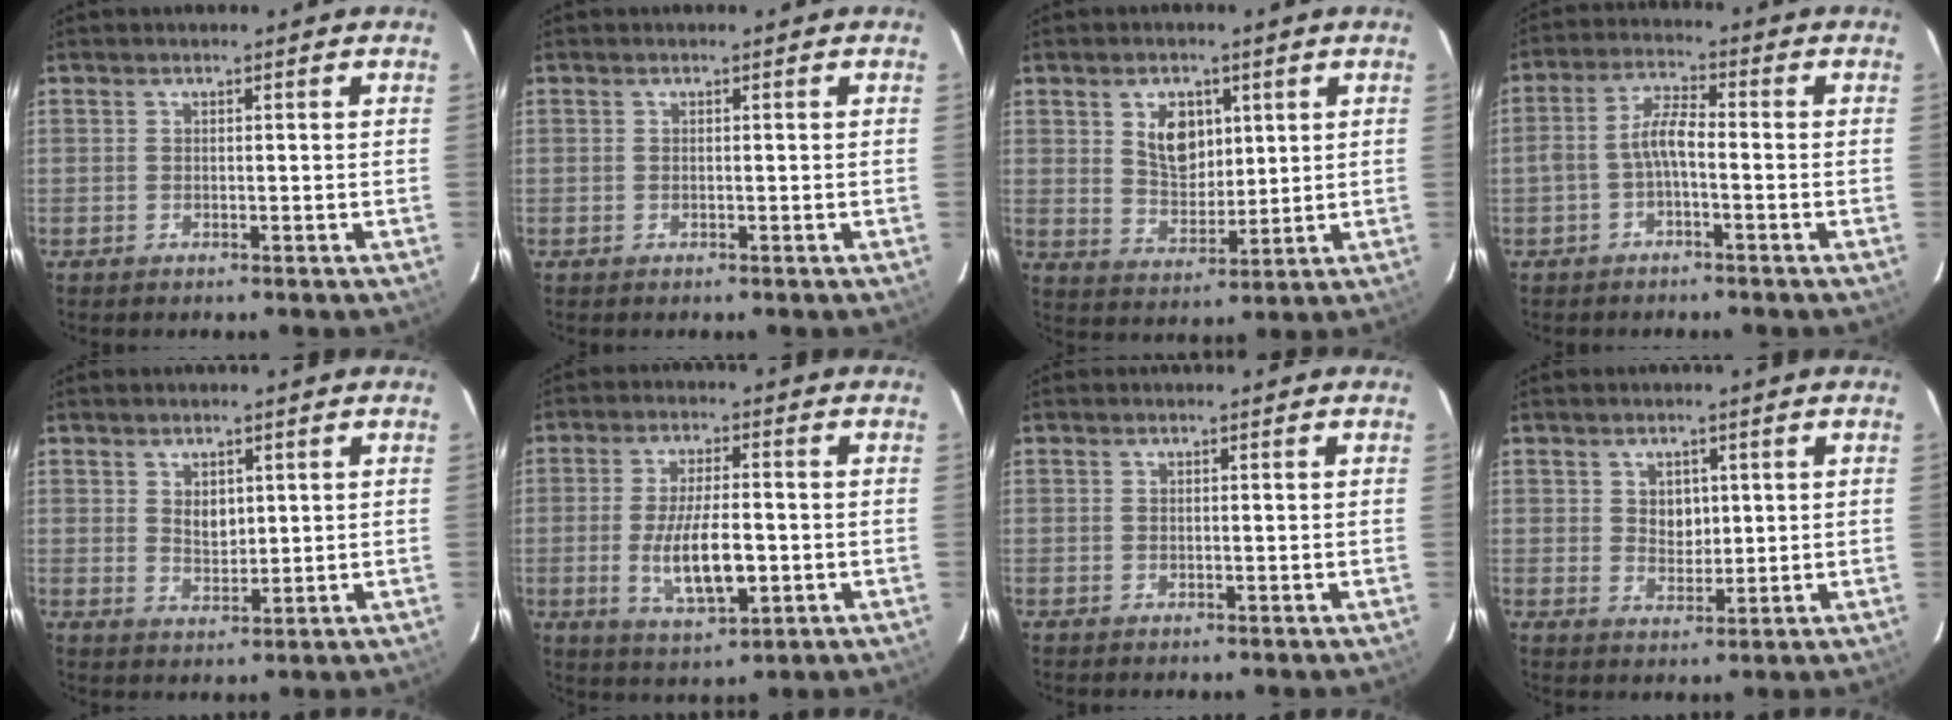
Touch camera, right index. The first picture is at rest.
{"total": 0.0}
{"total": 7.9, "force": [2.9, 5.2, 5.1], "torque": [-0.083, 0.006, 0.062]}
{"total": 4.6, "force": [-1.8, 1.4, 4.0], "torque": [-0.089, 0.016, -0.036]}
{"total": 3.5, "force": [1.3, 2.3, 2.3], "torque": [-0.034, 0.000, 0.025]}
{"total": 10.6, "force": [-2.0, 3.6, 9.8], "torque": [-0.187, -0.013, -0.030]}
{"total": 0.0}
{"total": 3.8, "force": [1.1, 3.0, 2.1], "torque": [-0.030, 0.003, 0.022]}